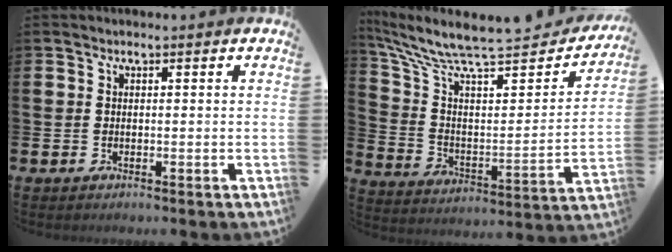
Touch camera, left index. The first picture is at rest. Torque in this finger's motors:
{"motor_torque": [0.14, -0.87, 0.63, 0.21]}